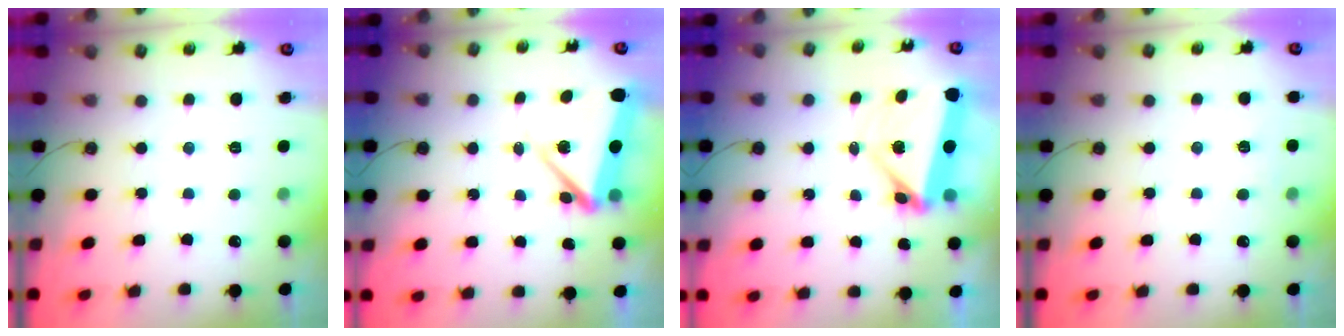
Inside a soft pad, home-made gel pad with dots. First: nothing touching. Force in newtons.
{"total": 8.4, "press": 8.1, "slide": 2.0}
{"total": 6.3, "press": 6.0, "slide": 1.9}
{"total": 3.2, "press": 3.2, "slide": 0.3}